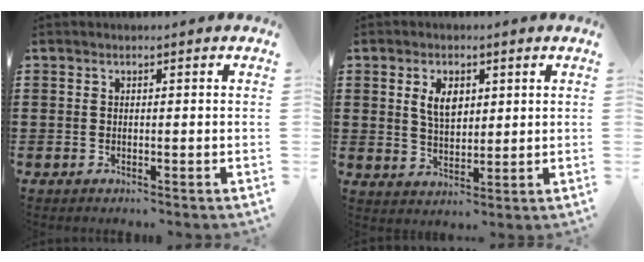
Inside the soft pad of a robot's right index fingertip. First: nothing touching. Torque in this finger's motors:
{"motor_torque": [0.90, 0.76, 0.13, 0.08]}